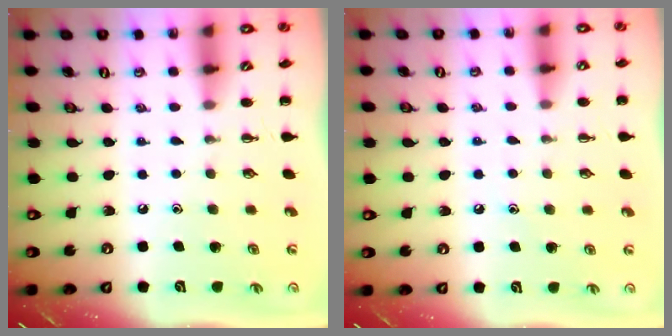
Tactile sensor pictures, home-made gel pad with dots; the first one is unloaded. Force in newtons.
{"total": 6.2, "press": 6.0, "slide": 1.8}